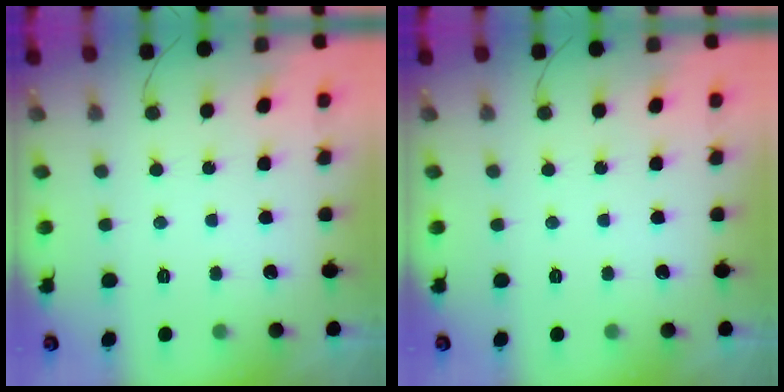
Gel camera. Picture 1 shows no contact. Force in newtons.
{"total": 0.0}